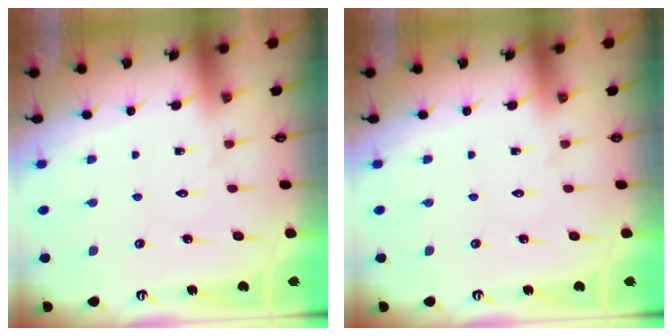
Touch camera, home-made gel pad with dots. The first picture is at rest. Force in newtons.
{"total": 0.0}